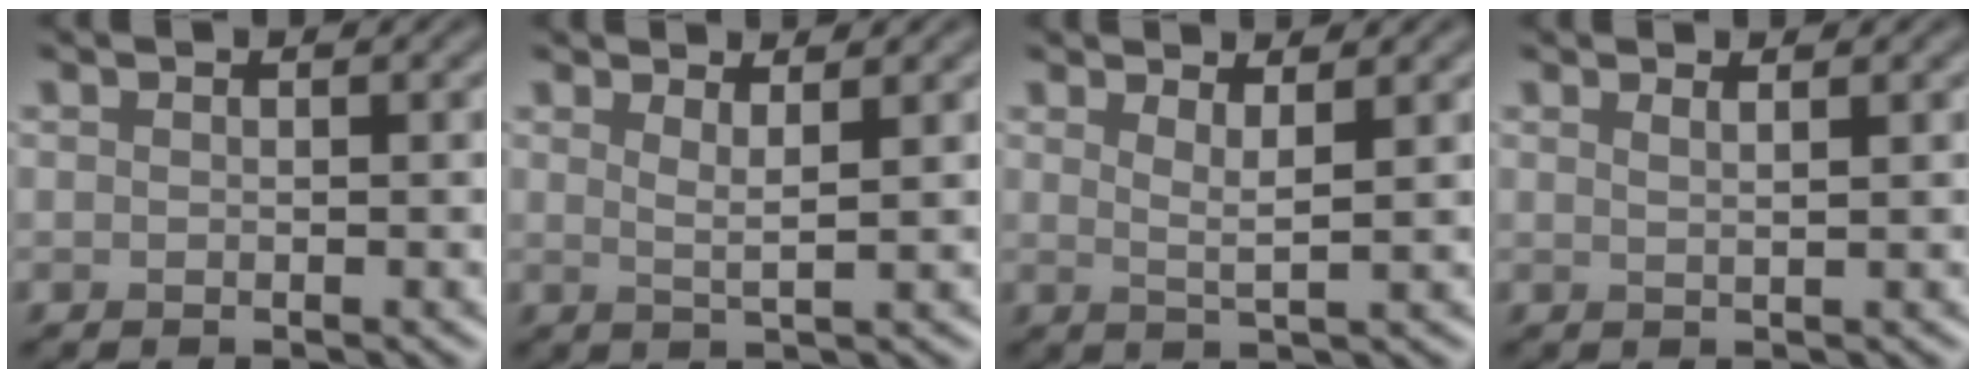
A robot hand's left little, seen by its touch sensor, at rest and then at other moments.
{"total": 2.1, "force": [1.2, 0.5, 1.6], "torque": [-0.022, -0.004, 0.016]}
{"total": 2.3, "force": [1.3, 0.5, 1.8], "torque": [-0.024, -0.005, 0.019]}
{"total": 1.5, "force": [1.0, 0.6, 1.0], "torque": [-0.003, 0.003, 0.003]}